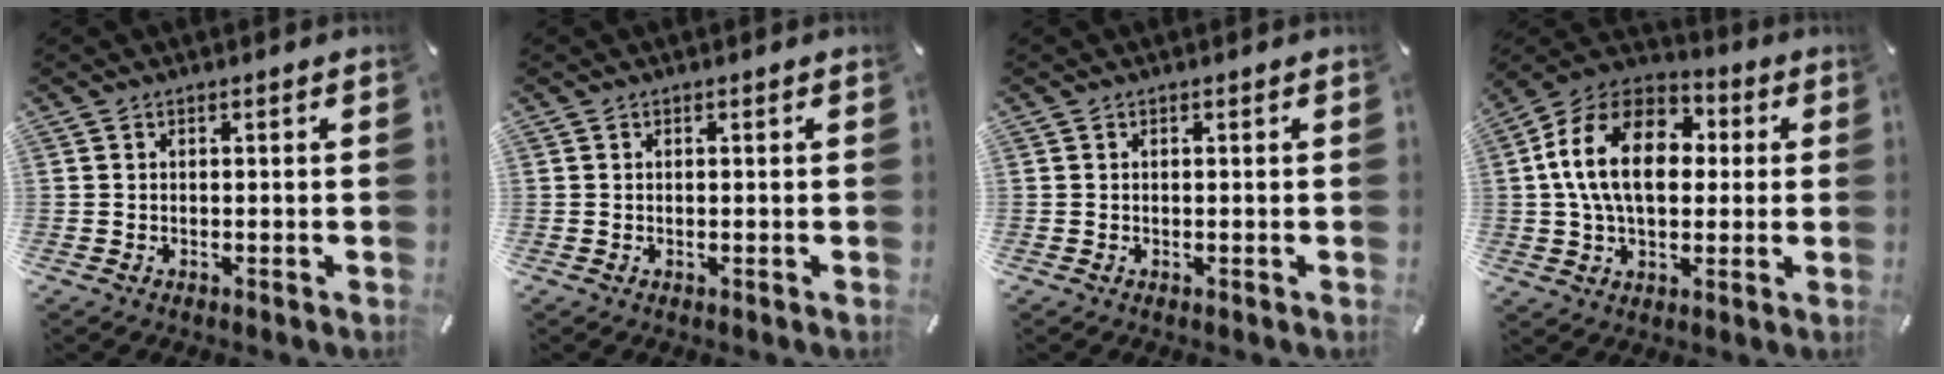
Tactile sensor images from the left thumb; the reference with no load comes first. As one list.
[{"total": 0.0}, {"total": 0.0}, {"total": 17.6, "force": [2.2, 12.2, 12.5], "torque": [-0.250, 0.009, 0.034]}]